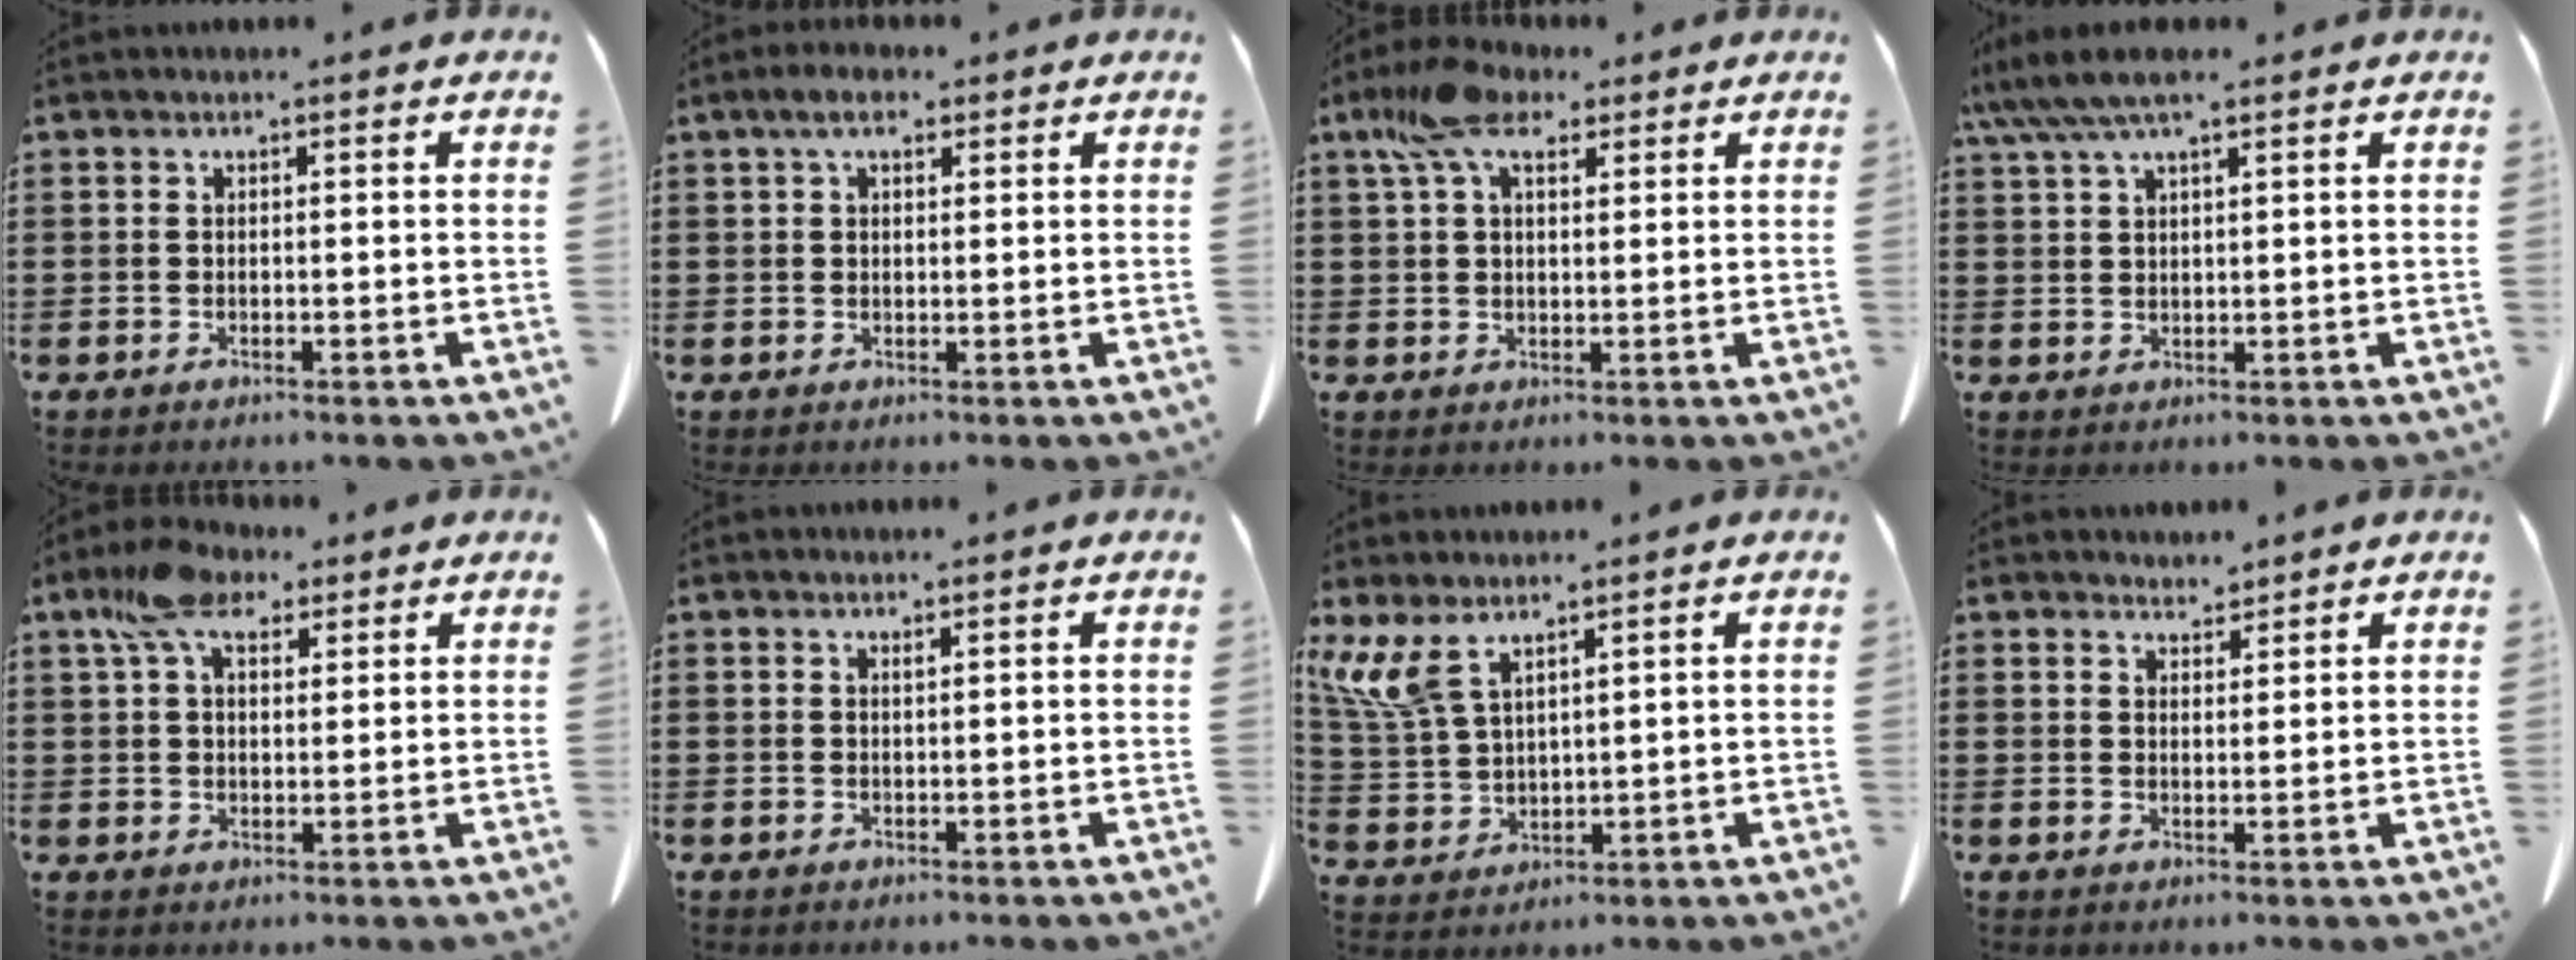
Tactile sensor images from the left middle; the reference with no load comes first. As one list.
[{"total": 3.7, "force": [2.1, 1.6, 2.6], "torque": [-0.050, 0.006, 0.035]}, {"total": 8.0, "force": [4.7, 3.8, 5.3], "torque": [-0.111, 0.010, 0.086]}, {"total": 5.4, "force": [3.9, 0.8, 3.6], "torque": [-0.077, -0.005, 0.071]}, {"total": 7.7, "force": [4.9, 3.9, 4.4], "torque": [-0.097, 0.010, 0.091]}, {"total": 0.6, "force": [0.5, 0.0, 0.2], "torque": [-0.006, -0.002, 0.011]}, {"total": 6.6, "force": [4.1, 2.4, 4.6], "torque": [-0.126, -0.011, 0.072]}, {"total": 2.4, "force": [2.4, 0.4, -0.2], "torque": [-0.002, -0.003, 0.047]}]